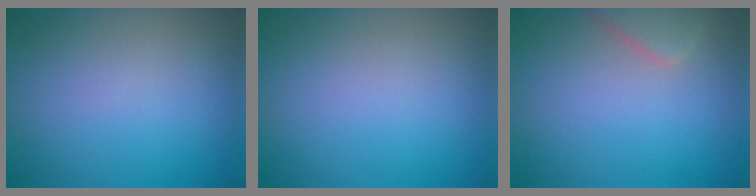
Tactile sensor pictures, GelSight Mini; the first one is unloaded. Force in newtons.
{"total": 0.0}
{"total": 2.8, "press": 2.8, "slide": 0.2}